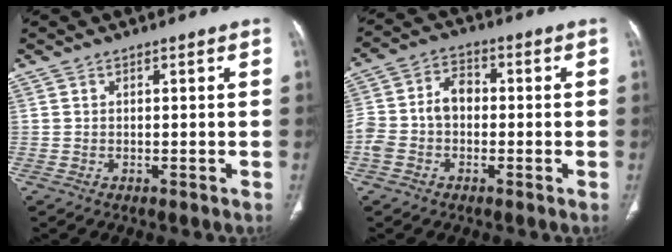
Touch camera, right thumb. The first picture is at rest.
{"total": 8.1, "force": [-1.1, 5.8, 5.5], "torque": [-0.106, 0.033, -0.031]}